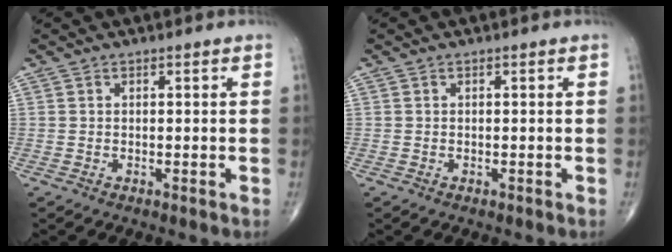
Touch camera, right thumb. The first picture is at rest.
{"total": 0.0}